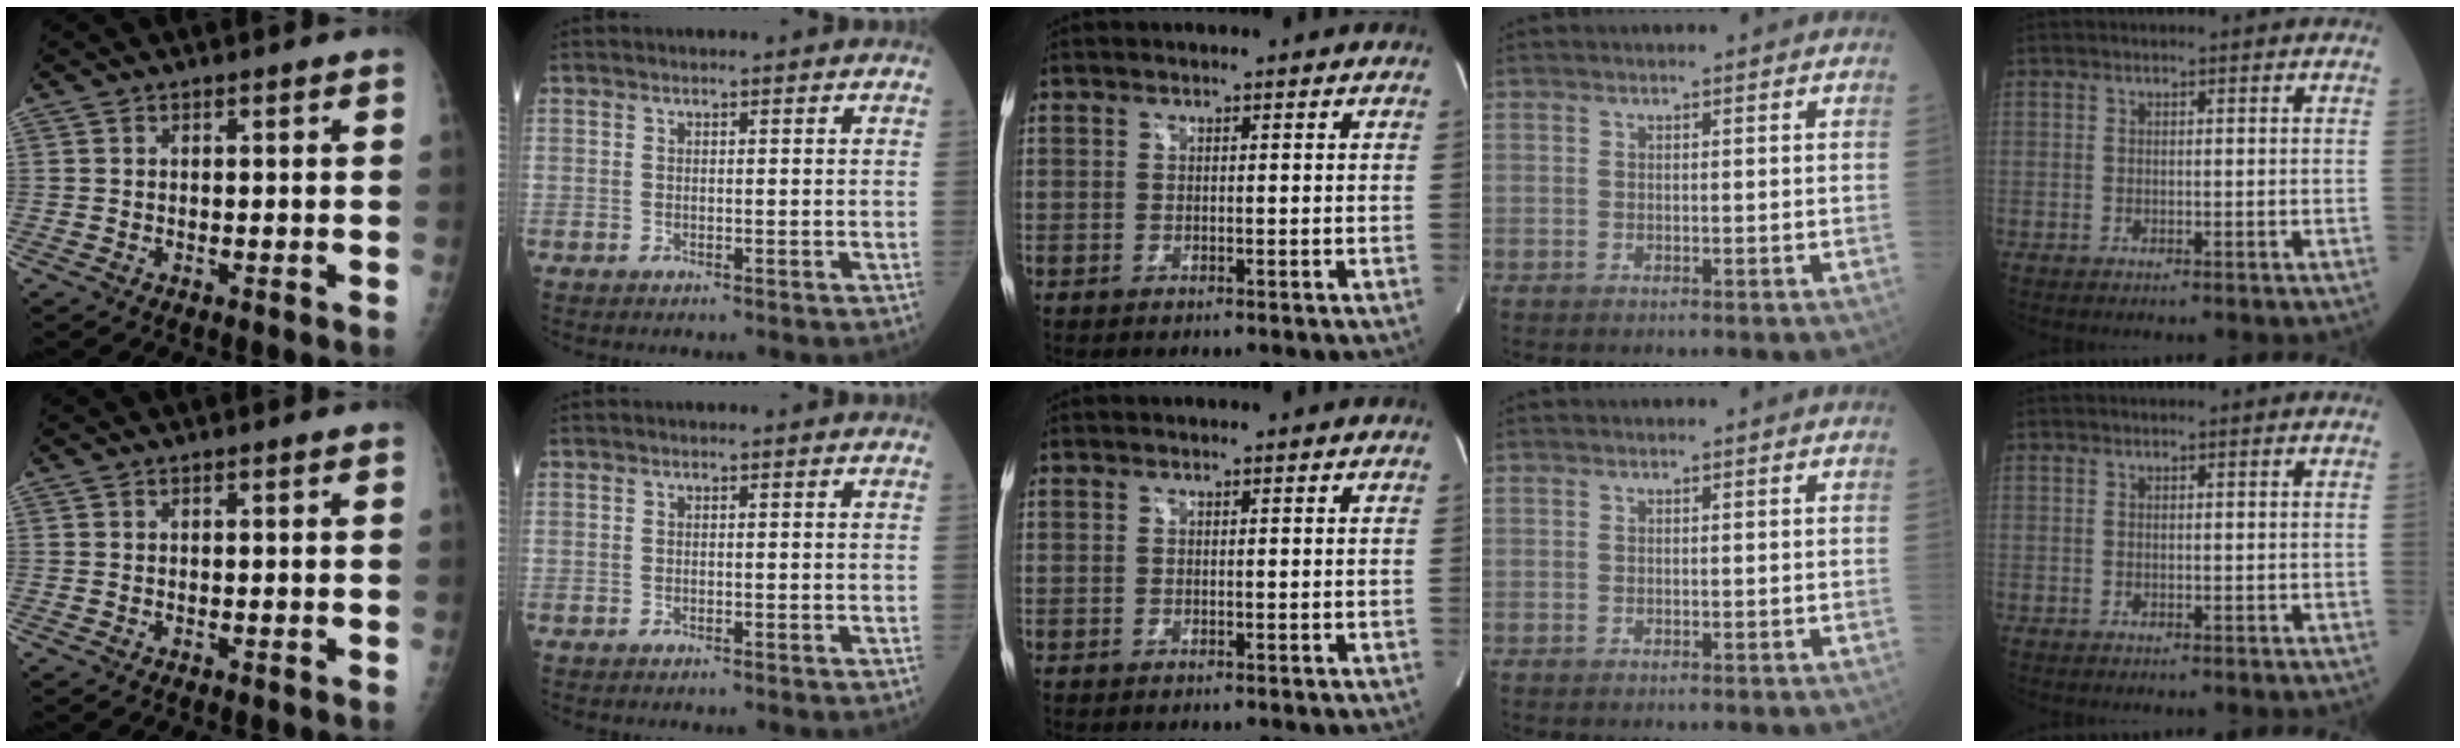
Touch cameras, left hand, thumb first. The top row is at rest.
{}